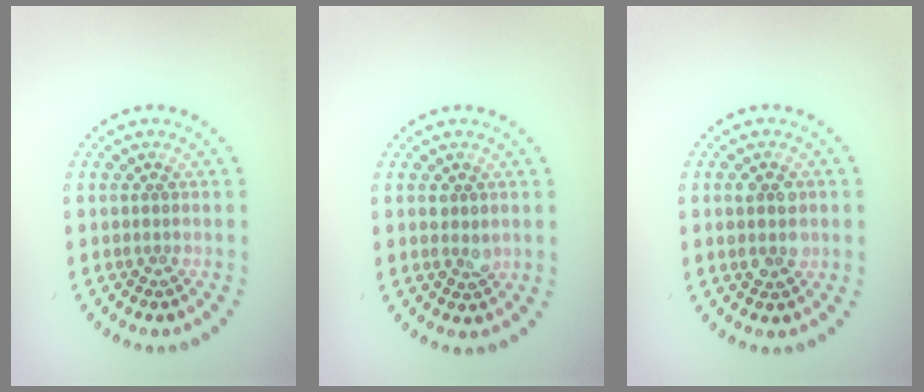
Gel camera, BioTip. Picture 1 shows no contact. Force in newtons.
{"total": 1.5, "press": 1.5, "slide": 0.4}
{"total": 2.4, "press": 2.4, "slide": 0.3}